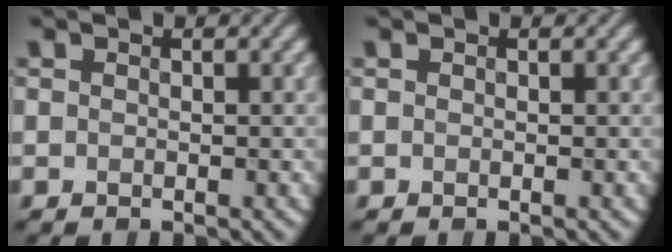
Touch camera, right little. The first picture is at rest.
{"total": 0.0}